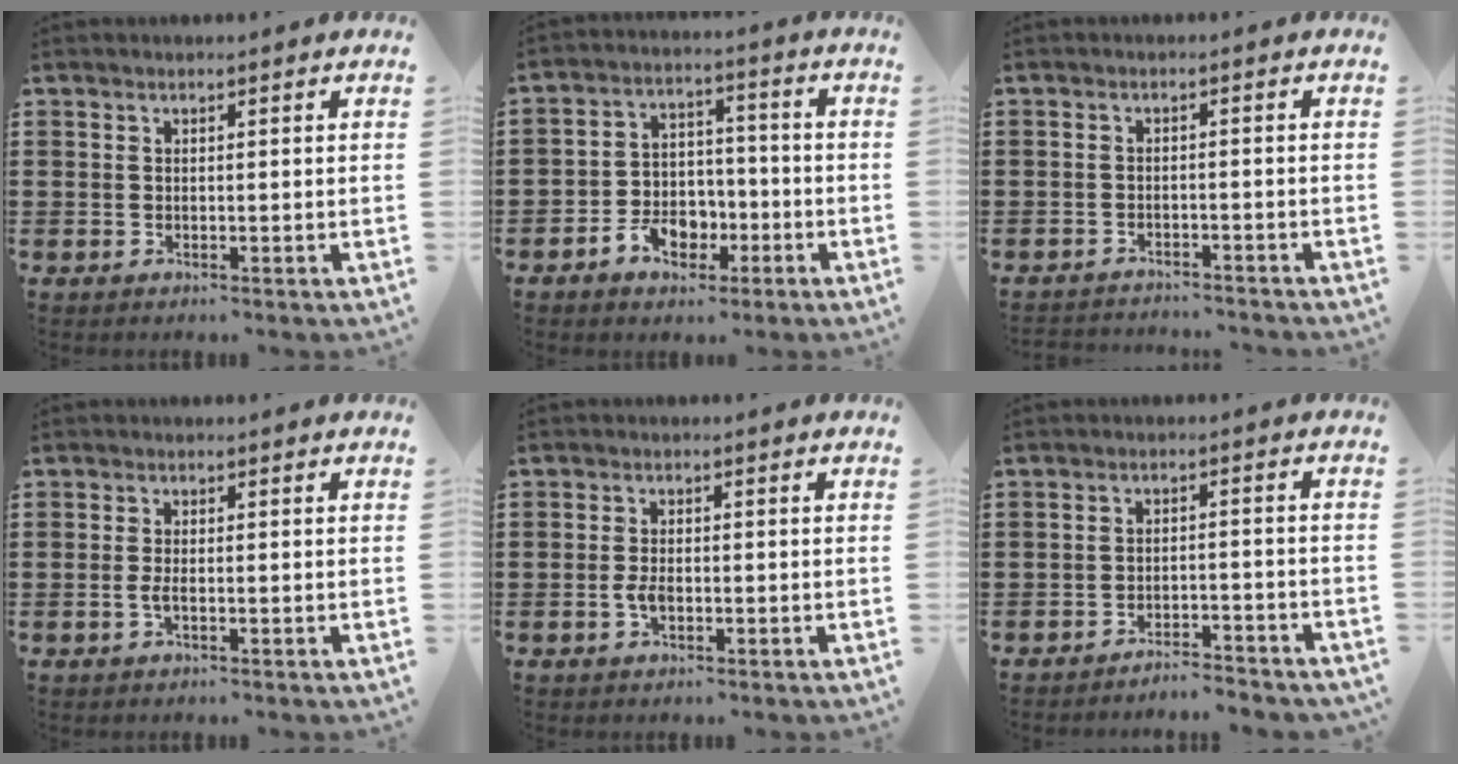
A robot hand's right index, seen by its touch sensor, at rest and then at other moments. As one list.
[{"total": 6.2, "force": [-3.0, 4.6, 2.9], "torque": [-0.061, 0.016, -0.051]}, {"total": 2.1, "force": [-2.1, 0.1, -0.1], "torque": [-0.006, 0.000, -0.045]}, {"total": 1.5, "force": [-0.4, 0.2, 1.4], "torque": [-0.036, -0.008, -0.009]}, {"total": 2.3, "force": [-0.7, 1.0, 1.9], "torque": [-0.045, -0.005, -0.013]}, {"total": 3.3, "force": [-3.3, 0.1, 0.3], "torque": [-0.010, 0.000, -0.069]}]